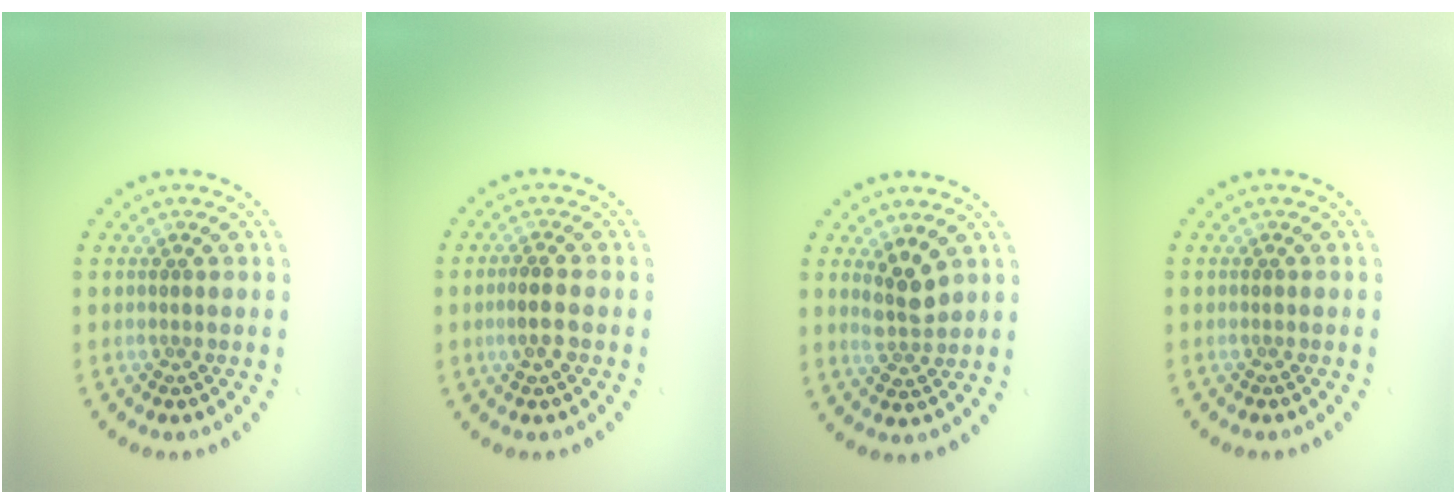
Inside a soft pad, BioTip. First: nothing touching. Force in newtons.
{"total": 2.1, "press": 2.0, "slide": 0.4}
{"total": 2.5, "press": 2.3, "slide": 1.0}
{"total": 0.0}